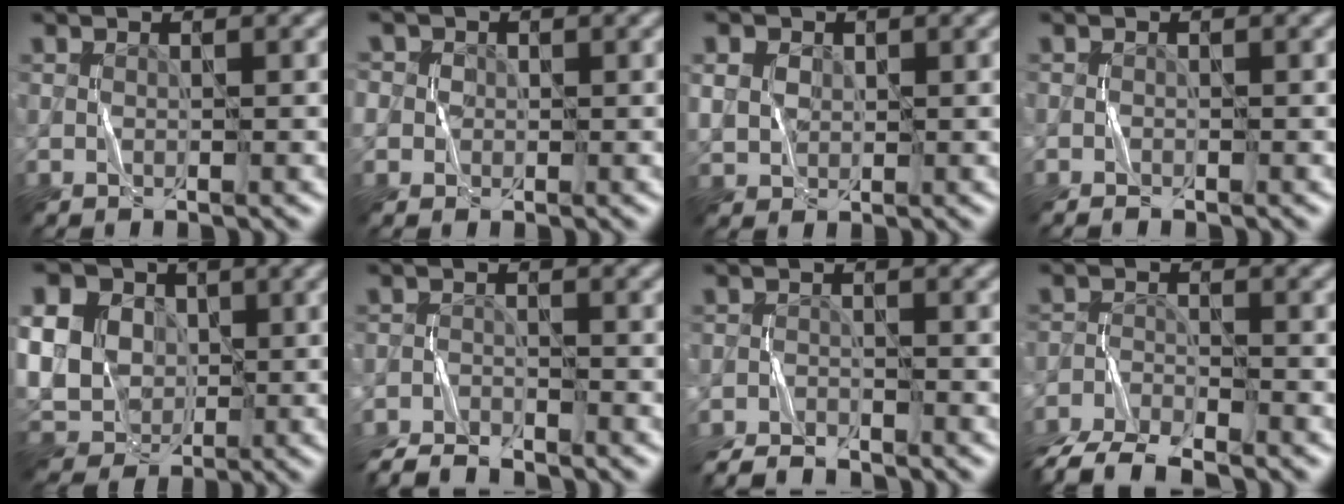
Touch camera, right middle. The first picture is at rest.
{"total": 4.1, "force": [1.4, 3.6, 1.4], "torque": [-0.022, 0.025, 0.003]}
{"total": 4.4, "force": [1.7, 3.5, 2.1], "torque": [-0.051, 0.013, 0.022]}
{"total": 0.6, "force": [-0.5, 0.1, 0.2], "torque": [-0.003, -0.001, -0.010]}
{"total": 16.3, "force": [3.5, 13.6, 8.4], "torque": [-0.201, 0.019, 0.044]}
{"total": 3.5, "force": [-3.3, 0.6, 0.8], "torque": [-0.018, -0.004, -0.069]}
{"total": 3.1, "force": [-2.9, 0.6, 0.8], "torque": [-0.016, -0.003, -0.061]}
{"total": 5.8, "force": [-5.2, 1.3, 2.3], "torque": [-0.042, -0.020, -0.102]}